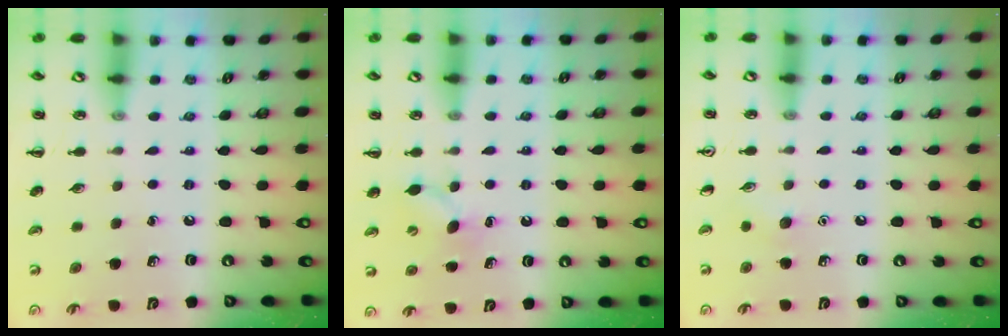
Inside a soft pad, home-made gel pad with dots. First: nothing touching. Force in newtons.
{"total": 5.4, "press": 5.2, "slide": 1.6}
{"total": 4.0, "press": 3.8, "slide": 1.4}